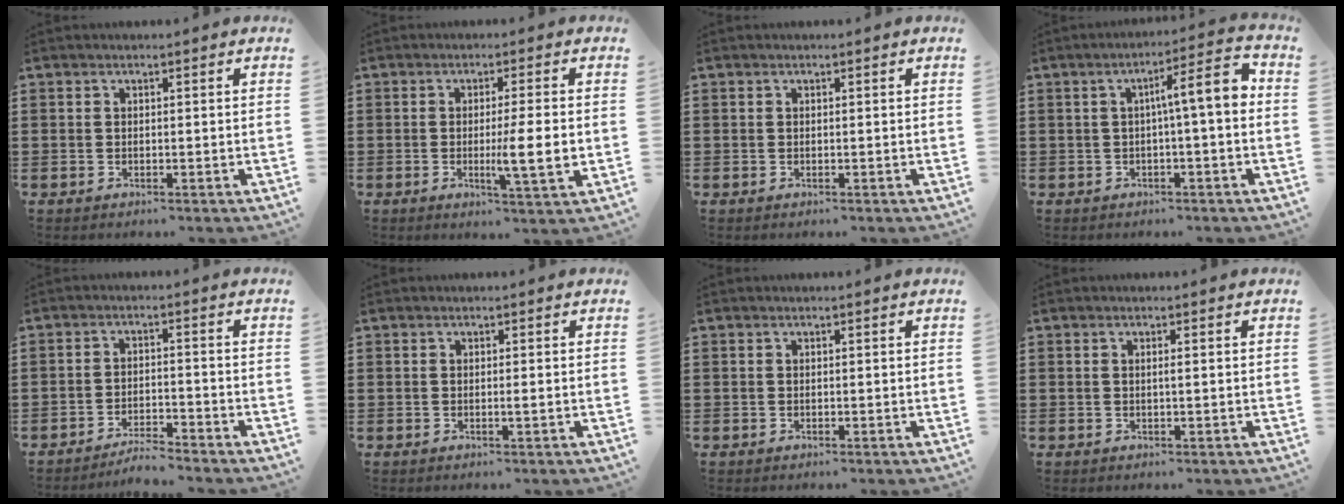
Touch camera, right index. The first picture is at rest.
{"total": 6.8, "force": [-0.8, 0.5, 6.7], "torque": [-0.112, -0.010, -0.014]}
{"total": 0.0}
{"total": 6.8, "force": [0.2, 0.8, 6.7], "torque": [-0.112, -0.002, -0.007]}
{"total": 3.4, "force": [-3.4, 0.0, 0.5], "torque": [-0.013, 0.002, -0.071]}
{"total": 0.7, "force": [-0.1, 0.0, 0.6], "torque": [-0.011, -0.004, -0.002]}
{"total": 0.0}
{"total": 0.6, "force": [0.0, 0.0, 0.6], "torque": [-0.012, -0.002, 0.001]}